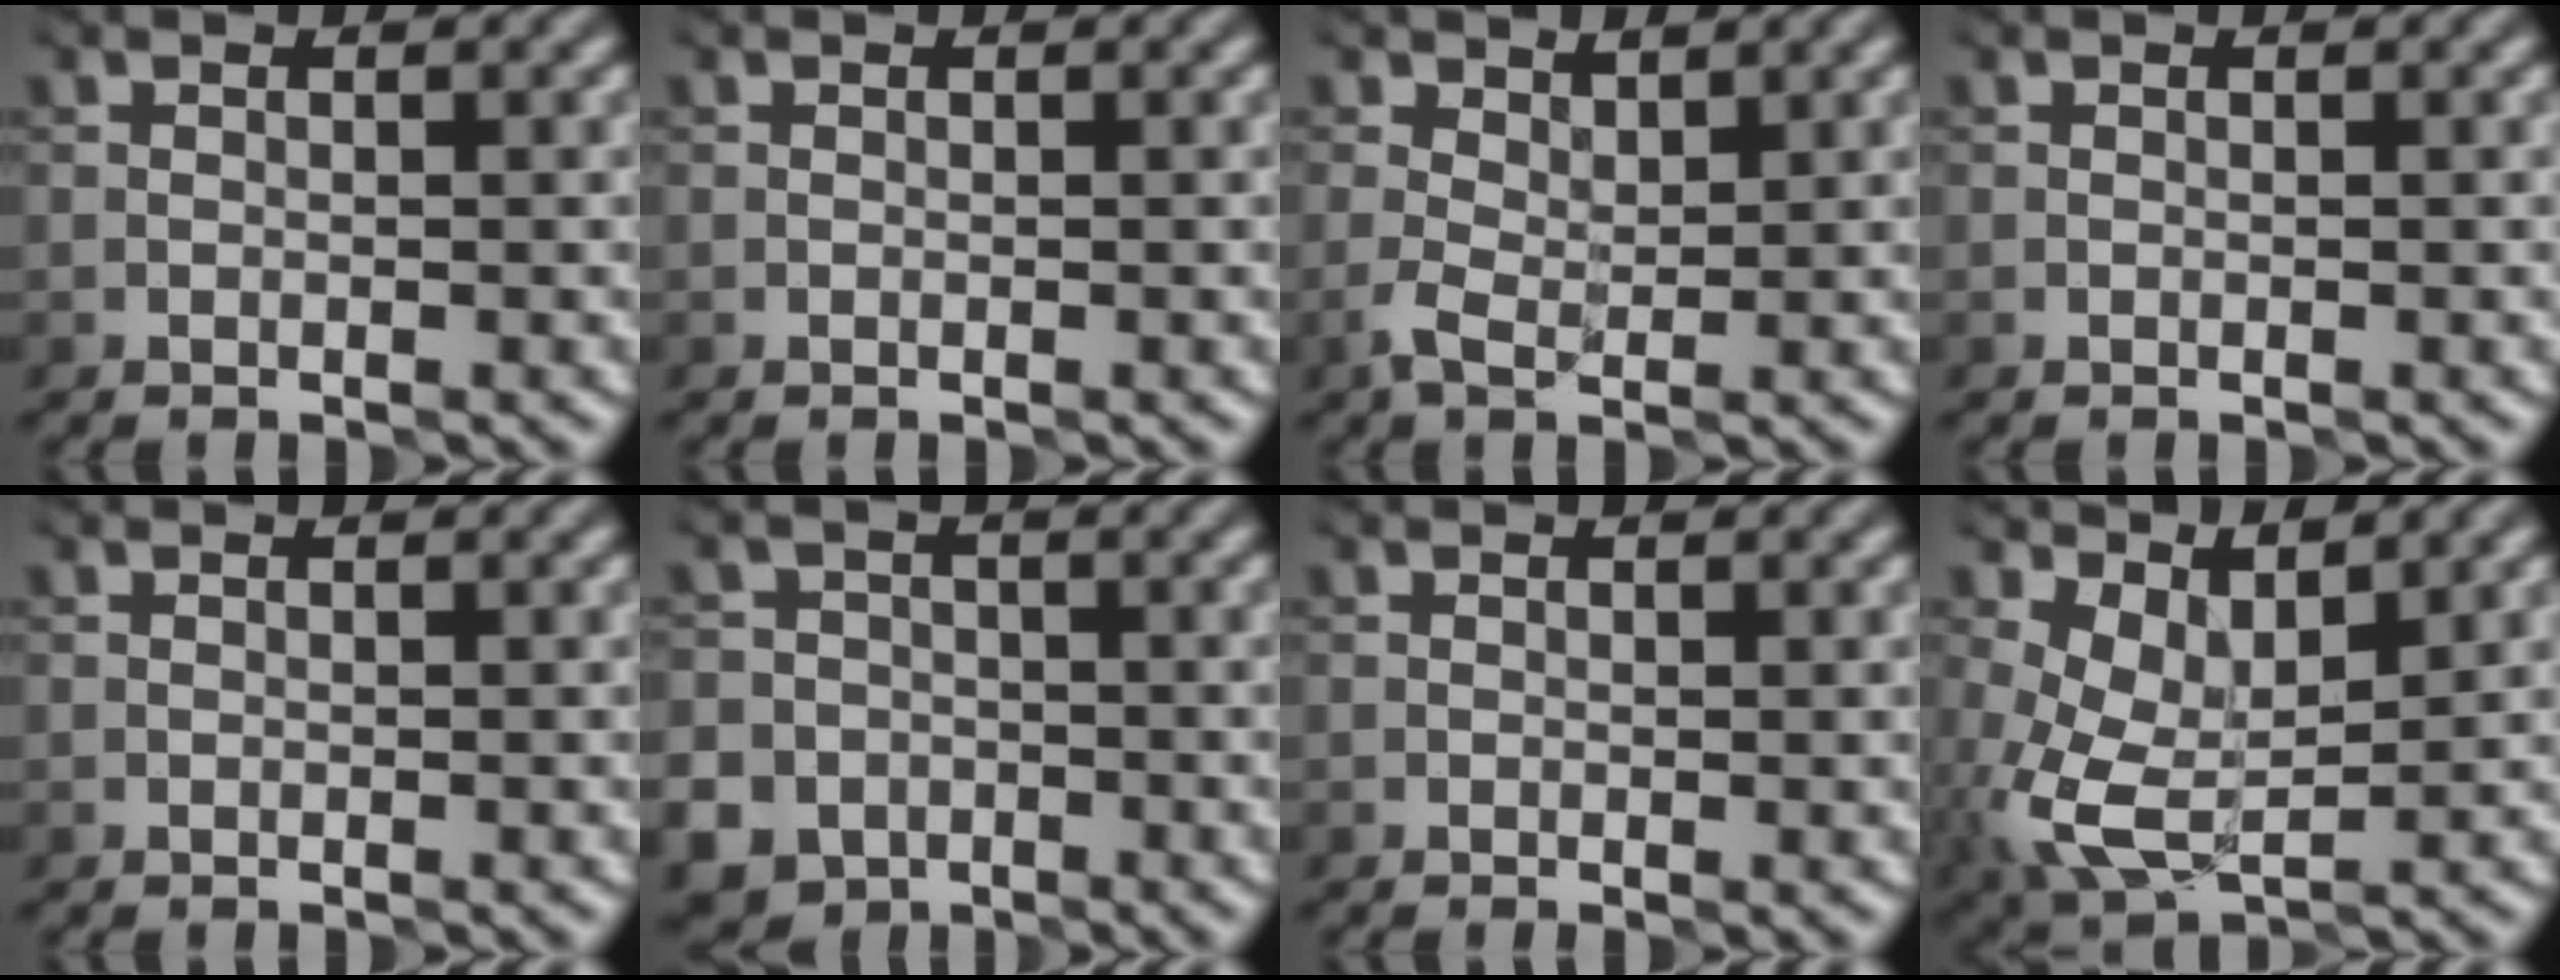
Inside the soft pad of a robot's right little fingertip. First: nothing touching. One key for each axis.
{"total": 0.0}
{"total": 1.6, "fx": 0.5, "fy": 1.0, "fz": 1.2, "tx": -0.033, "ty": 0.002, "tz": 0.008}
{"total": 0.0}
{"total": 0.0}
{"total": 10.2, "fx": -6.2, "fy": 7.9, "fz": 1.9, "tx": -0.044, "ty": -0.055, "tz": -0.111}
{"total": 0.5, "fx": 0.0, "fy": 0.2, "fz": 0.5, "tx": -0.006, "ty": -0.001, "tz": 0.001}
{"total": 6.1, "fx": 1.4, "fy": 3.7, "fz": 4.7, "tx": -0.120, "ty": -0.012, "tz": 0.035}